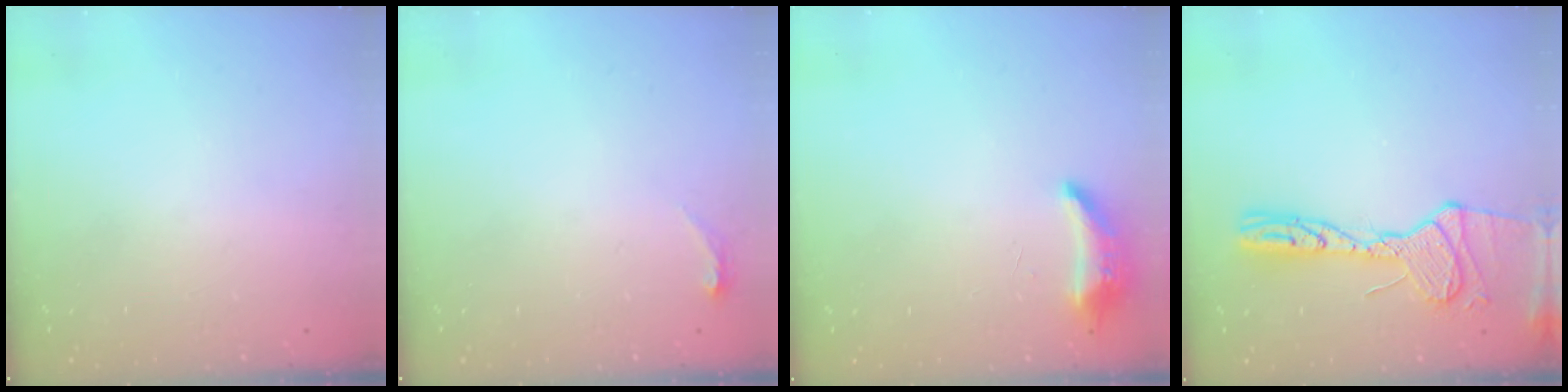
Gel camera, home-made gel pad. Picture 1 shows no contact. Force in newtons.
{"total": 3.7, "press": 3.4, "slide": 1.5}
{"total": 8.5, "press": 8.4, "slide": 1.6}
{"total": 16.8, "press": 16.1, "slide": 4.6}